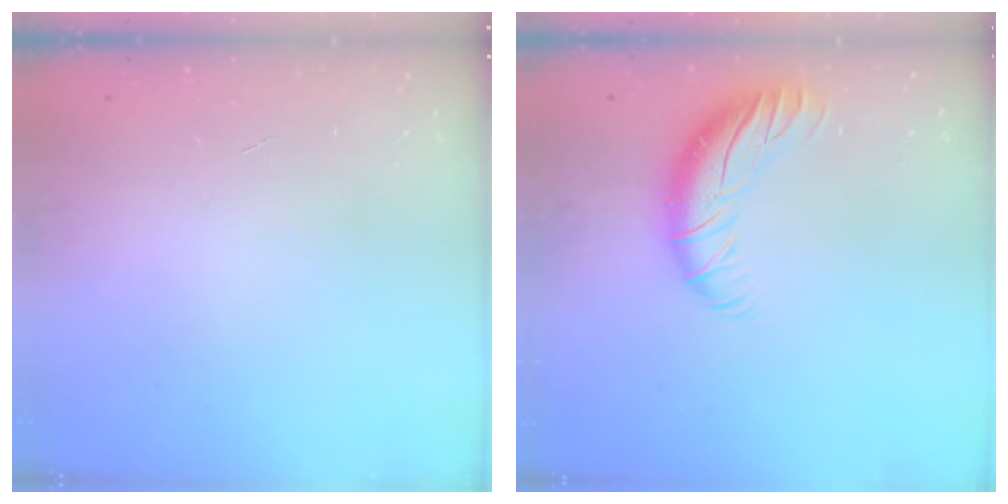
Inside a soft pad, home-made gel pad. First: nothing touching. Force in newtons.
{"total": 11.5, "press": 11.4, "slide": 1.7}